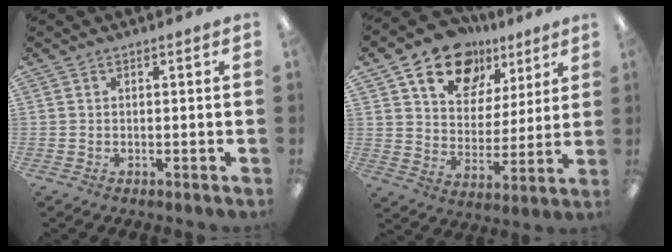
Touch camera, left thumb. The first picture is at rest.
{"total": 16.2, "force": [10.7, 10.4, 6.5], "torque": [-0.100, -0.061, 0.195]}